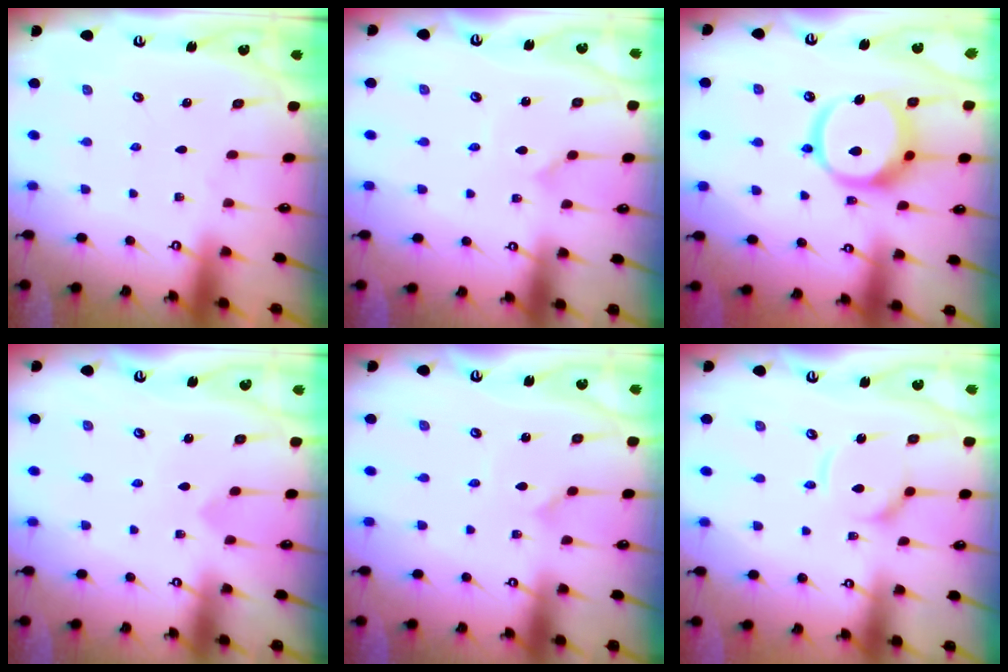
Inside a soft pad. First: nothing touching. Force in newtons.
{"total": 1.5, "press": 1.5, "slide": 0.1}
{"total": 14.2, "press": 14.0, "slide": 2.3}
{"total": 2.6, "press": 2.6, "slide": 0.1}
{"total": 1.5, "press": 1.5, "slide": 0.1}
{"total": 9.7, "press": 9.6, "slide": 0.9}